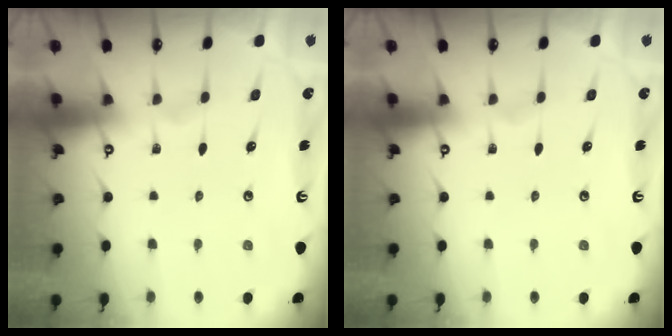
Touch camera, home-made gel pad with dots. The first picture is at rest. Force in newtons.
{"total": 0.0}